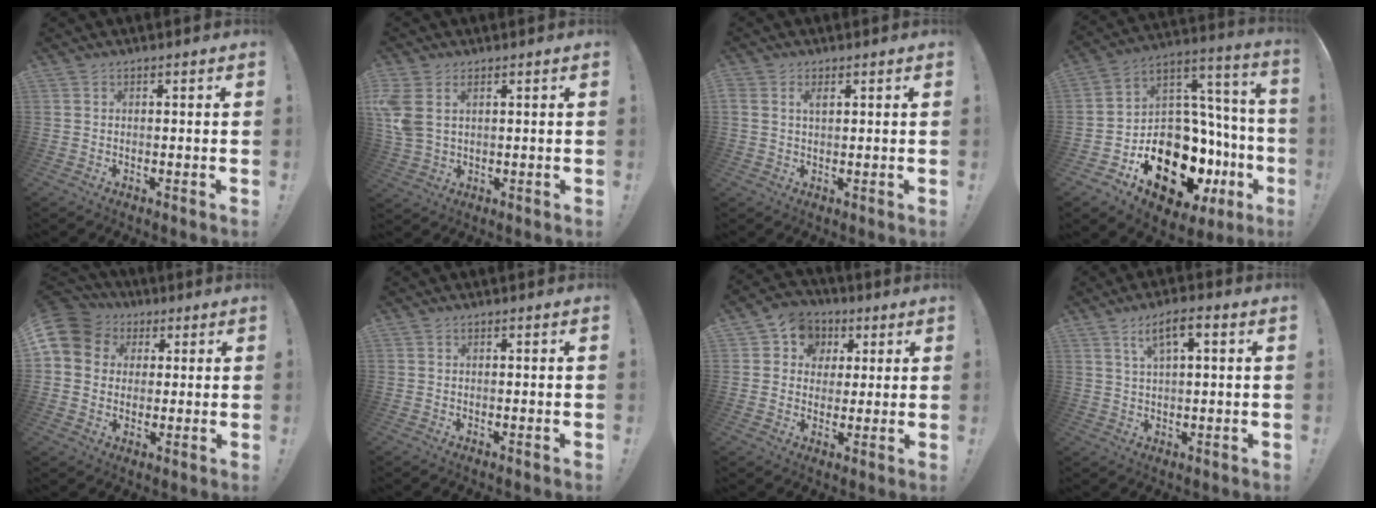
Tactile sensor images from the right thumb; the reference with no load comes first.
{"total": 6.3, "force": [2.6, 4.0, 4.2], "torque": [-0.089, -0.013, 0.049]}
{"total": 1.8, "force": [1.0, 0.8, 1.3], "torque": [-0.024, 0.000, 0.017]}
{"total": 21.3, "force": [-11.5, 12.1, 13.3], "torque": [-0.203, 0.035, -0.163]}
{"total": 10.4, "force": [2.9, 9.1, 4.2], "torque": [-0.067, -0.006, 0.061]}
{"total": 0.0}
{"total": 8.8, "force": [2.1, 8.2, 2.4], "torque": [-0.032, -0.003, 0.045]}
{"total": 6.3, "force": [2.6, 1.7, 5.5], "torque": [-0.089, 0.000, 0.040]}